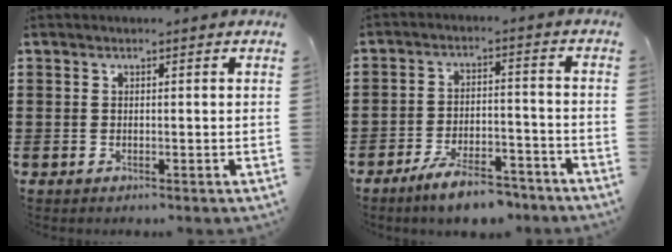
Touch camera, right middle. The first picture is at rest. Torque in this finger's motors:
{"motor_torque": [1.19, -0.95, 0.41, 0.13]}